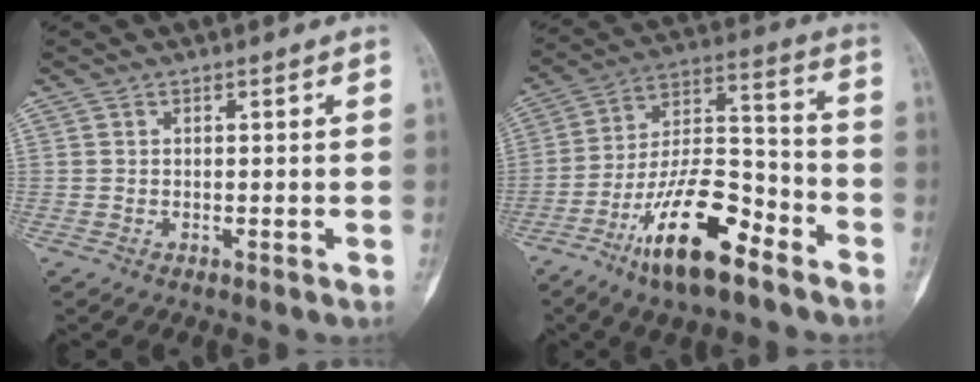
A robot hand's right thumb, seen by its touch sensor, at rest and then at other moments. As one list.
[{"total": 18.0, "force": [-10.5, 6.4, 13.0], "torque": [-0.223, 0.074, -0.189]}]